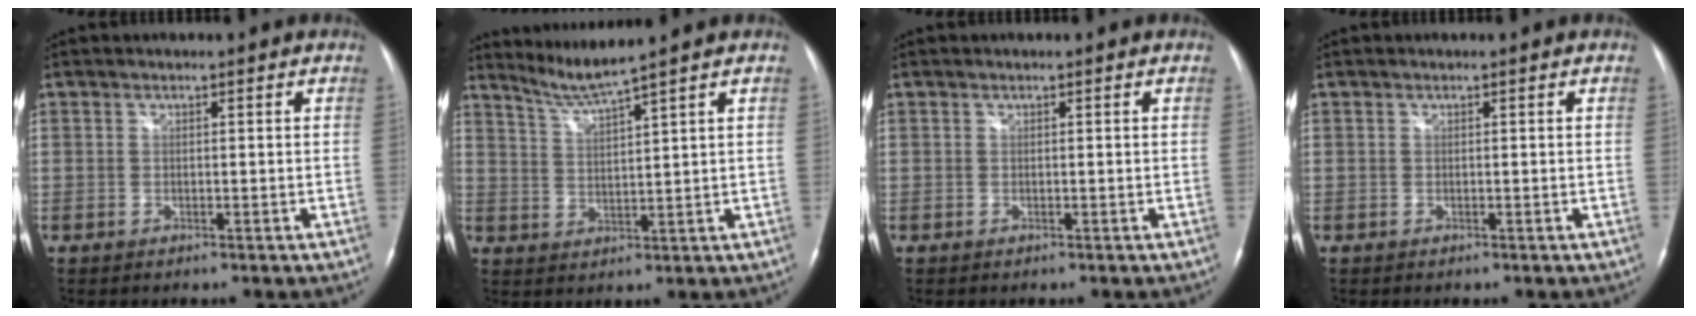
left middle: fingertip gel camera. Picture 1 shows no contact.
{"total": 4.6, "force": [4.0, -2.1, 1.1], "torque": [-0.032, -0.019, 0.088]}
{"total": 0.0}
{"total": 0.0}